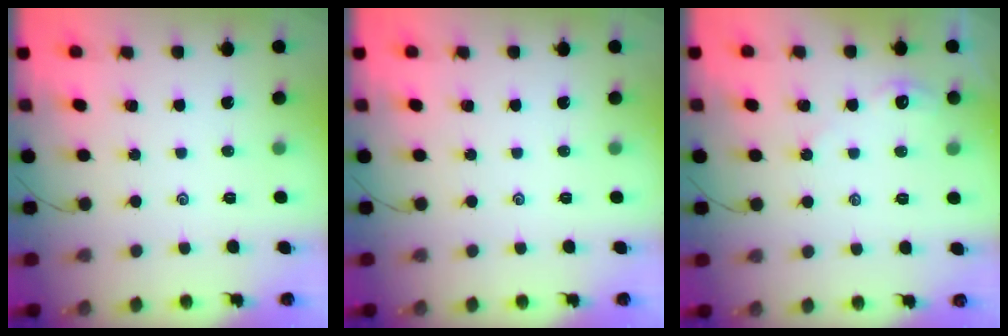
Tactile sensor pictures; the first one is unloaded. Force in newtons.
{"total": 0.0}
{"total": 3.1, "press": 3.1, "slide": 0.5}